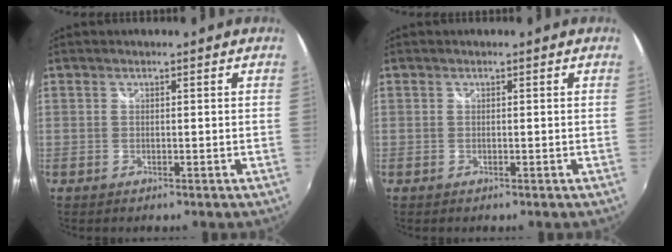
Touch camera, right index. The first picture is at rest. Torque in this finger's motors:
{"motor_torque": [0.00, 0.00, 0.00, 0.00]}